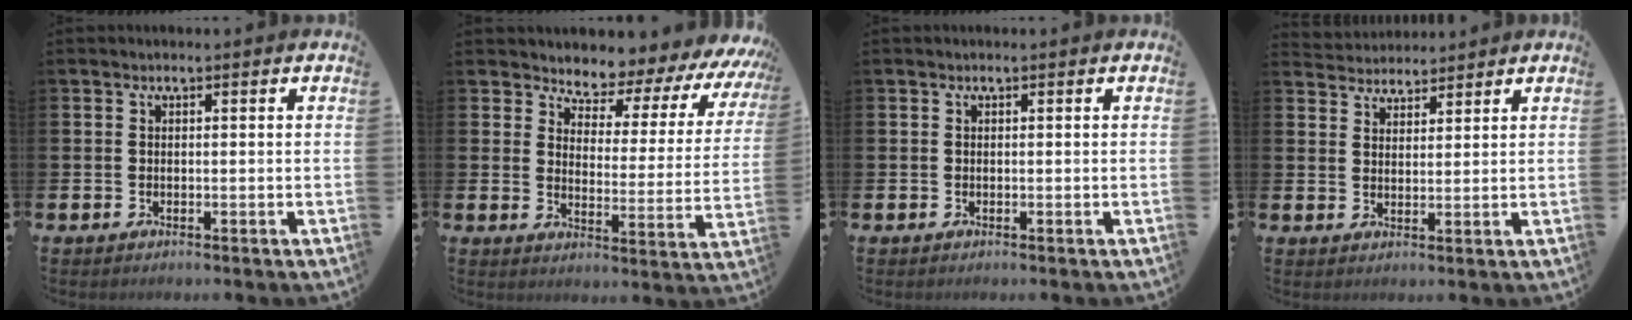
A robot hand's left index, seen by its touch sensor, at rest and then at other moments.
{"total": 4.1, "force": [3.8, 1.5, 0.3], "torque": [-0.023, -0.048, 0.053]}
{"total": 0.0}
{"total": 3.6, "force": [3.4, 0.9, -0.3], "torque": [-0.006, -0.014, 0.064]}